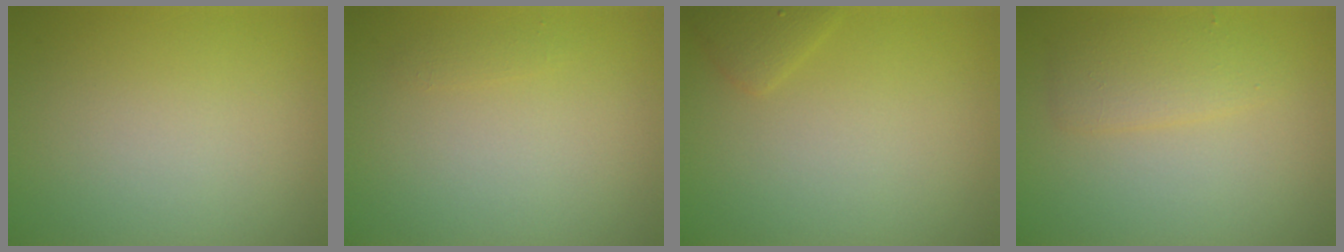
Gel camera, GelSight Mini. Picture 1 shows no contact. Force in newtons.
{"total": 0.5, "press": 0.5, "slide": 0.1}
{"total": 1.3, "press": 1.3, "slide": 0.2}
{"total": 2.4, "press": 2.4, "slide": 0.1}